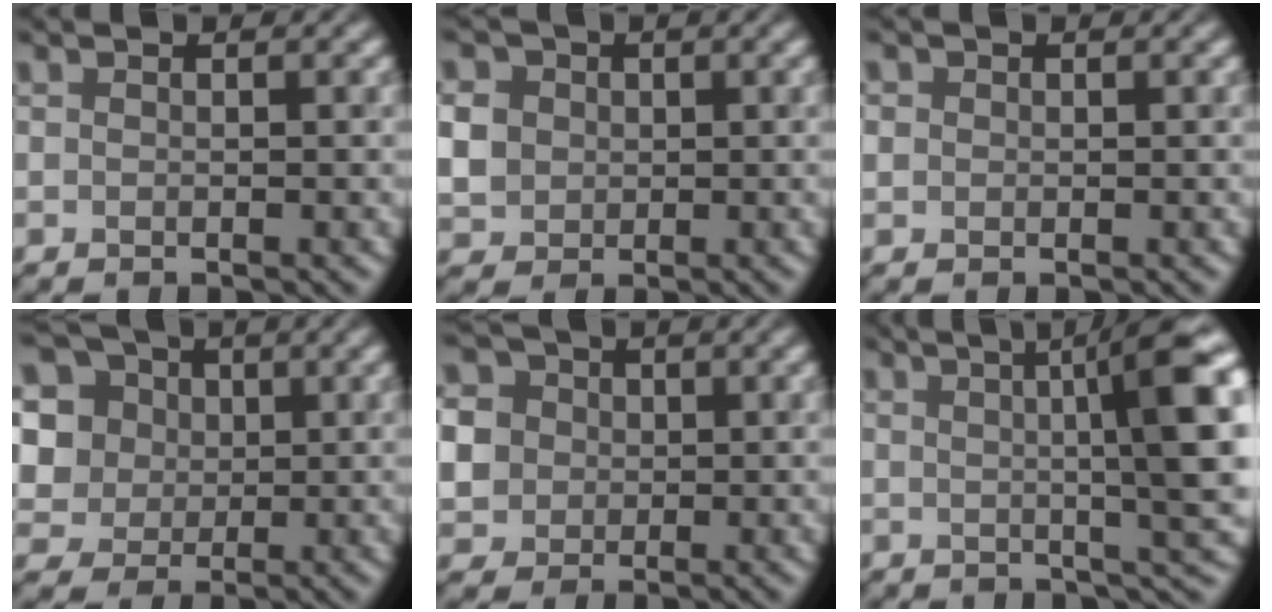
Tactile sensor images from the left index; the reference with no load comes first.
{"total": 4.0, "force": [0.1, 3.7, 1.5], "torque": [-0.046, 0.011, -0.003]}
{"total": 1.4, "force": [0.5, 1.2, 0.4], "torque": [0.003, 0.009, -0.007]}
{"total": 10.2, "force": [3.7, 8.6, 4.1], "torque": [-0.105, 0.032, 0.052]}
{"total": 7.8, "force": [0.5, 7.3, 2.7], "torque": [-0.076, 0.023, -0.005]}
{"total": 11.8, "force": [1.9, 2.7, 11.3], "torque": [-0.117, 0.015, 0.023]}